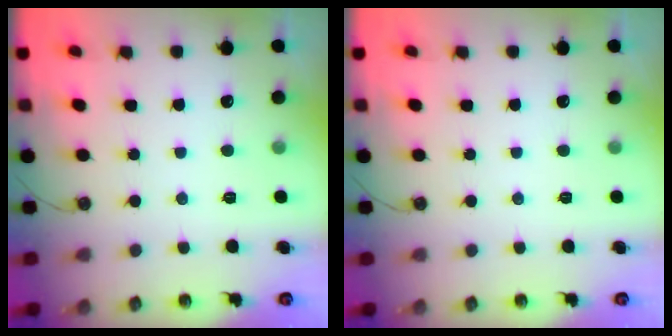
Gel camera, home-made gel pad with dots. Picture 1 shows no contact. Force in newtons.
{"total": 0.0}